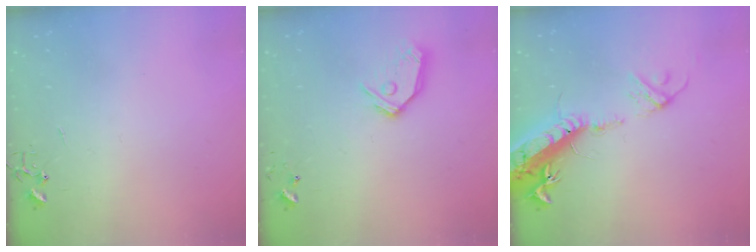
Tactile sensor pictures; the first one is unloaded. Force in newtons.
{"total": 11.6, "press": 11.6, "slide": 1.4}
{"total": 20.7, "press": 20.1, "slide": 4.8}